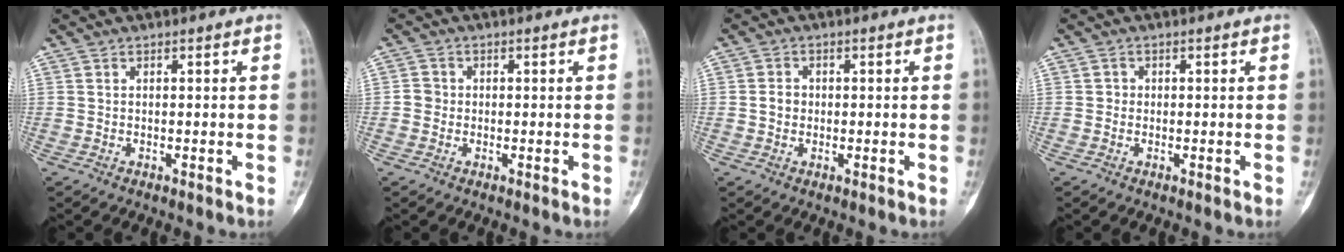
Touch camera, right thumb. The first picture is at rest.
{"total": 2.0, "force": [-0.3, 1.9, 0.6], "torque": [0.001, 0.007, -0.011]}
{"total": 2.2, "force": [-0.2, 2.0, 1.0], "torque": [-0.010, 0.008, -0.007]}
{"total": 0.9, "force": [-0.1, 0.9, 0.2], "torque": [0.002, 0.004, -0.004]}